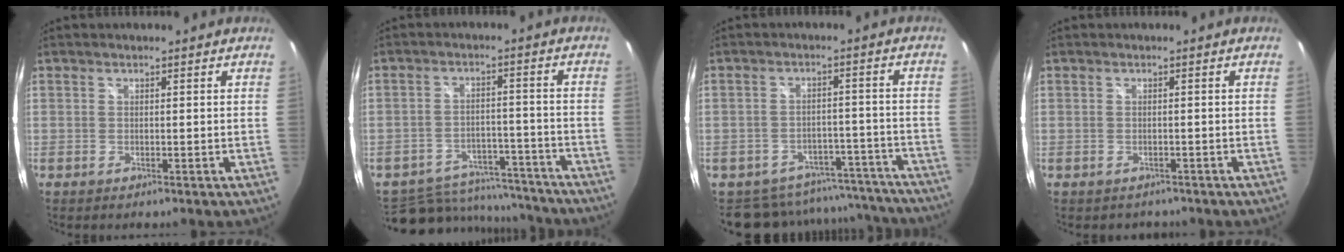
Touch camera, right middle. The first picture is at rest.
{"total": 15.0, "force": [-12.9, 6.7, 3.9], "torque": [-0.095, 0.020, -0.161]}
{"total": 15.0, "force": [-13.3, 6.5, 2.1], "torque": [-0.044, 0.042, -0.160]}
{"total": 2.2, "force": [-1.6, 1.4, 0.4], "torque": [-0.013, -0.007, -0.019]}